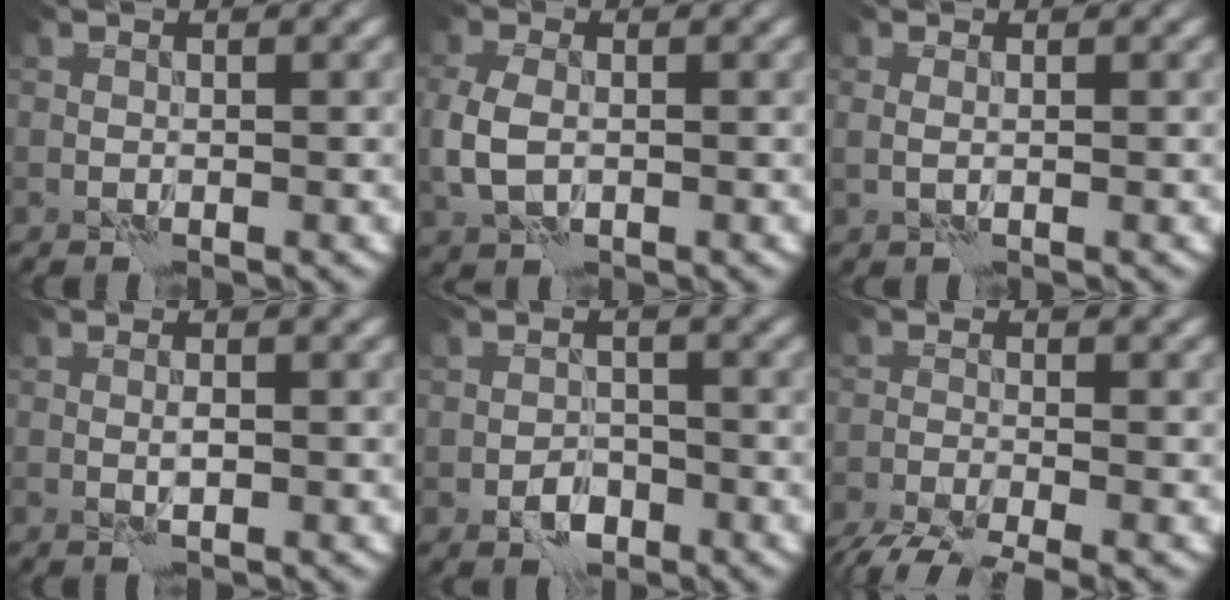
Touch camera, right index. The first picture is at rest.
{"total": 3.6, "force": [-0.4, 2.5, 2.6], "torque": [-0.071, -0.005, -0.012]}
{"total": 0.7, "force": [0.2, 0.3, 0.6], "torque": [-0.016, -0.003, 0.004]}
{"total": 0.9, "force": [-0.1, 0.2, 0.9], "torque": [-0.020, 0.002, -0.004]}
{"total": 2.4, "force": [-1.4, 1.5, 1.3], "torque": [-0.018, 0.004, -0.027]}
{"total": 5.8, "force": [-4.8, 1.0, 3.1], "torque": [-0.058, -0.027, -0.091]}